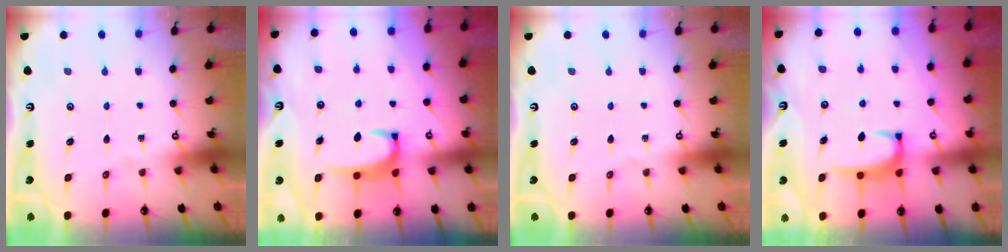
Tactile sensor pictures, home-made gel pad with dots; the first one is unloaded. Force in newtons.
{"total": 3.6, "press": 3.6, "slide": 0.2}
{"total": 0.0}
{"total": 2.8, "press": 2.7, "slide": 0.5}